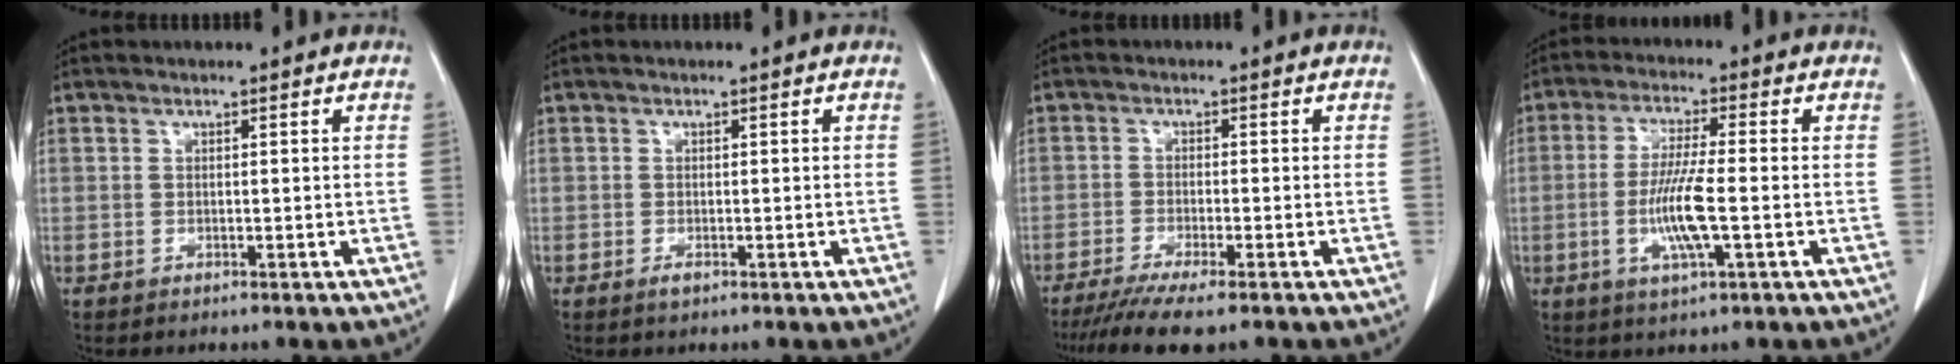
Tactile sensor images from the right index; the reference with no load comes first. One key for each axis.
{"total": 0.9, "fx": -0.5, "fy": 0.4, "fz": 0.6, "tx": -0.011, "ty": -0.001, "tz": -0.006}
{"total": 7.8, "fx": -6.1, "fy": 0.3, "fz": 4.9, "tx": -0.074, "ty": -0.018, "tz": -0.097}
{"total": 8.5, "fx": -1.8, "fy": 0.6, "fz": 8.3, "tx": -0.165, "ty": -0.009, "tz": -0.036}